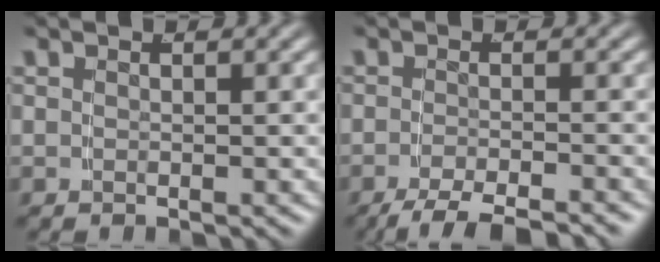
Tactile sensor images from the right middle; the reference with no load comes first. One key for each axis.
{"total": 5.9, "fx": -5.1, "fy": 1.2, "fz": 2.6, "tx": -0.034, "ty": -0.013, "tz": -0.072}